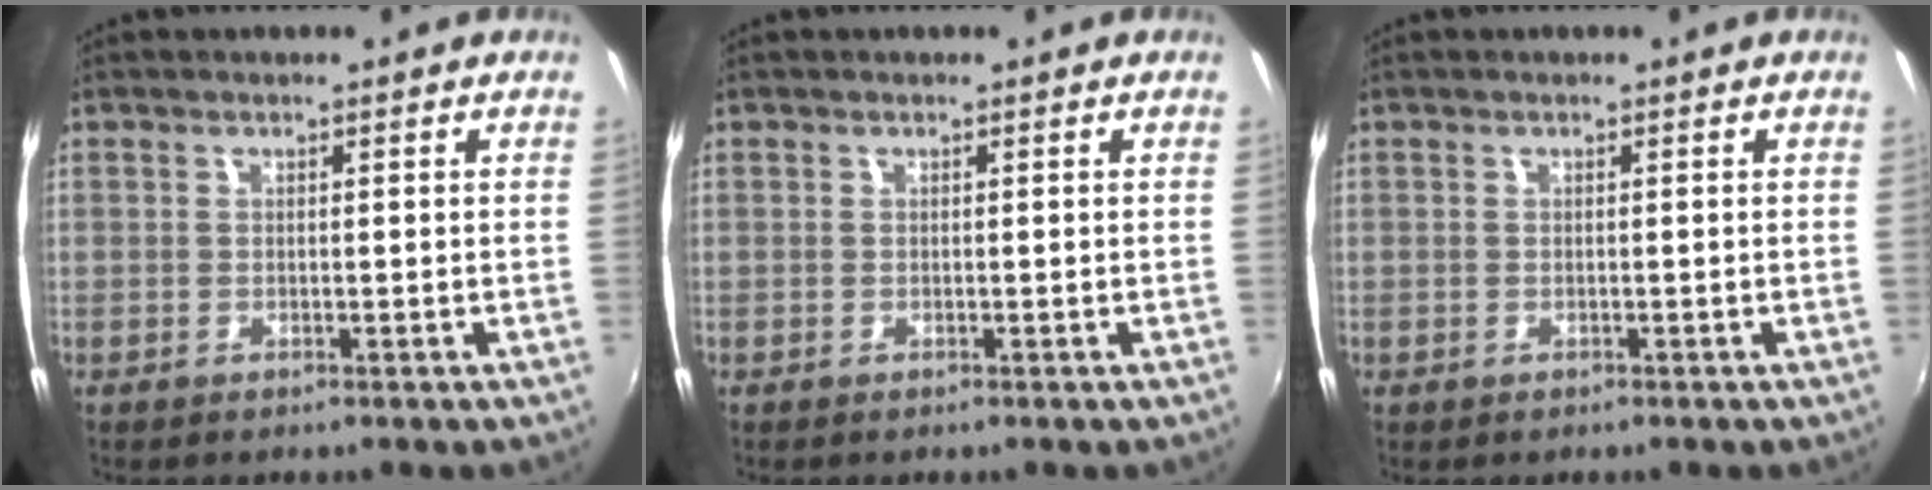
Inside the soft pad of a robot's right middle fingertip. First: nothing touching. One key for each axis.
{"total": 0.0}
{"total": 0.0}